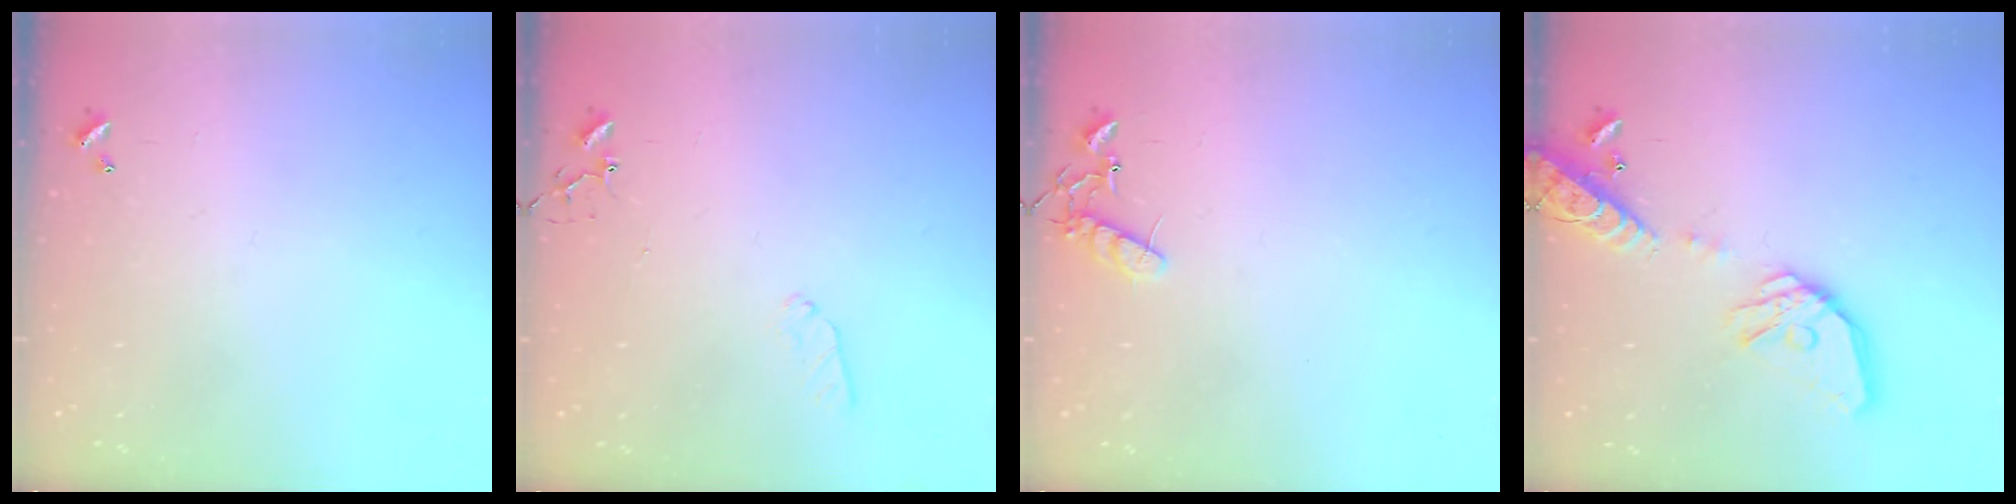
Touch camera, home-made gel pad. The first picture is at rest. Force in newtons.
{"total": 6.6, "press": 6.5, "slide": 0.6}
{"total": 8.1, "press": 8.1, "slide": 0.3}
{"total": 17.0, "press": 16.8, "slide": 2.6}